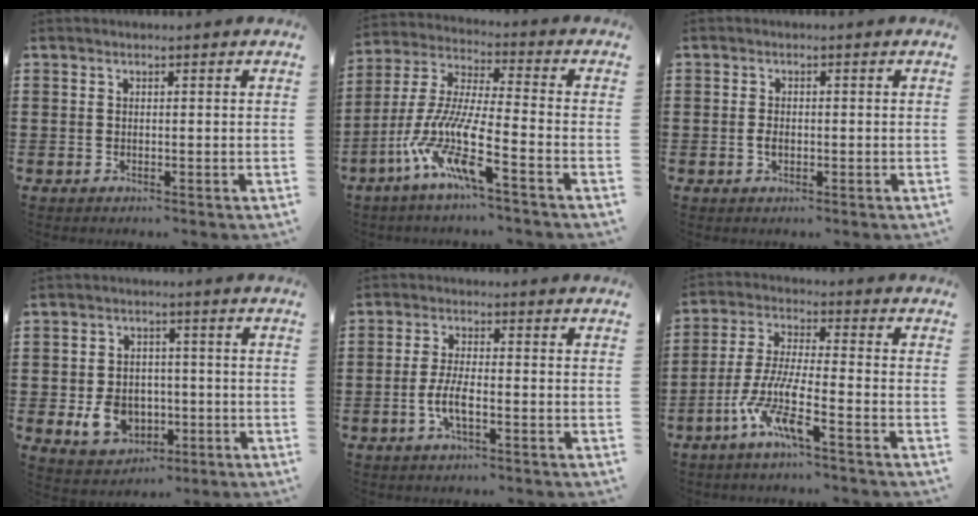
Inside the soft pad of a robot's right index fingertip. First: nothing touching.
{"total": 11.5, "force": [-7.3, 1.3, 8.8], "torque": [-0.224, -0.026, -0.160]}
{"total": 1.5, "force": [-0.3, 0.8, 1.2], "torque": [-0.025, -0.001, -0.006]}
{"total": 7.2, "force": [-1.9, 5.6, 4.2], "torque": [-0.099, 0.002, -0.037]}
{"total": 4.6, "force": [-1.6, 1.3, 4.1], "torque": [-0.099, -0.005, -0.037]}
{"total": 8.9, "force": [-5.6, 1.0, 6.8], "torque": [-0.167, -0.015, -0.116]}